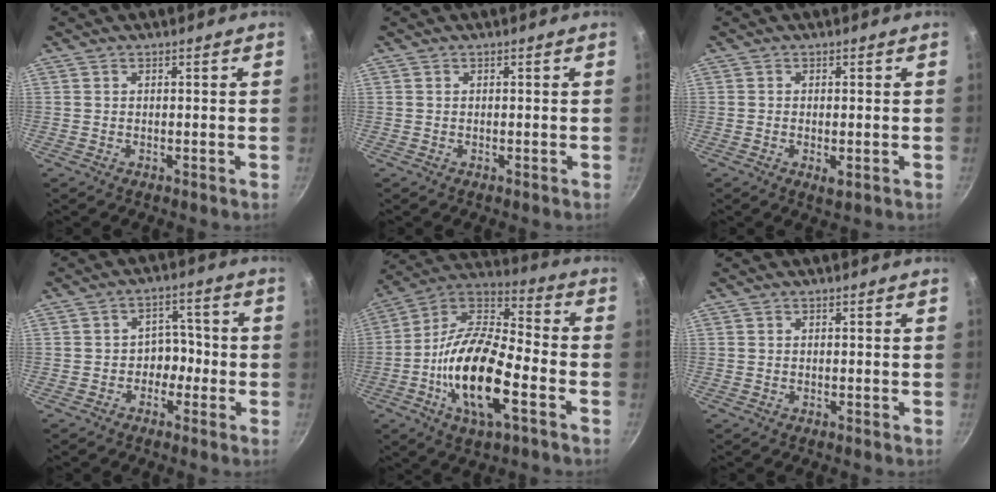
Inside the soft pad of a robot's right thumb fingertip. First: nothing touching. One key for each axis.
{"total": 0.0}
{"total": 2.1, "fx": -0.6, "fy": 0.9, "fz": 1.9, "tx": -0.035, "ty": -0.006, "tz": -0.009}
{"total": 4.7, "fx": -1.7, "fy": 3.8, "fz": 2.2, "tx": 0.018, "ty": 0.029, "tz": -0.031}
{"total": 20.1, "fx": -6.3, "fy": 7.8, "fz": 17.4, "tx": -0.320, "ty": 0.033, "tz": -0.136}
{"total": 0.0}